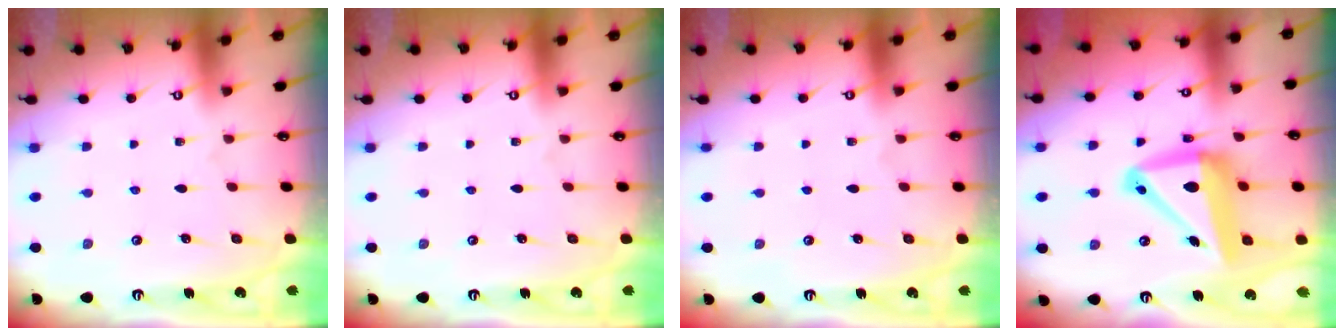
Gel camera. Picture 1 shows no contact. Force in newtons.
{"total": 0.0}
{"total": 0.0}
{"total": 15.9, "press": 15.7, "slide": 2.9}